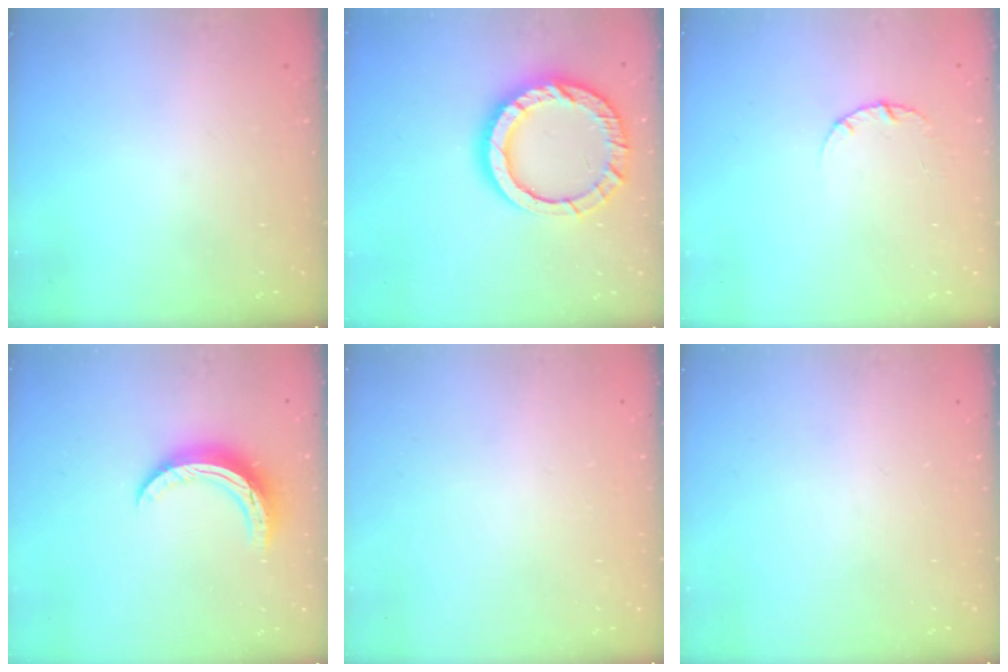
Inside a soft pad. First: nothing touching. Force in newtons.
{"total": 16.3, "press": 16.2, "slide": 1.5}
{"total": 2.6, "press": 2.6, "slide": 0.3}
{"total": 10.5, "press": 10.5, "slide": 0.2}
{"total": 2.5, "press": 2.5, "slide": 0.2}
{"total": 0.0}